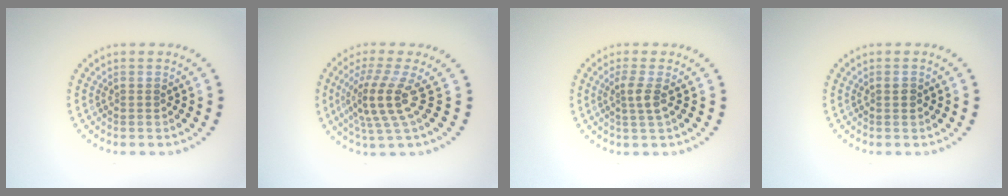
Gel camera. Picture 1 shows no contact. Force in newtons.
{"total": 4.1, "press": 2.8, "slide": 2.9}
{"total": 1.8, "press": 1.3, "slide": 1.2}
{"total": 0.7, "press": 0.7, "slide": 0.2}